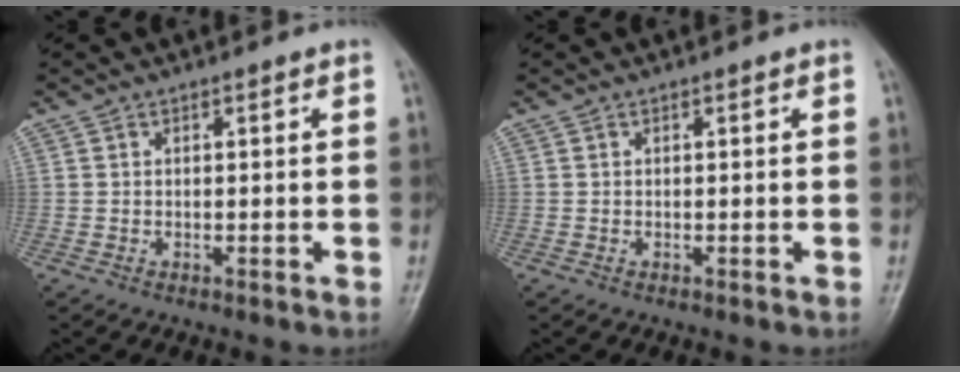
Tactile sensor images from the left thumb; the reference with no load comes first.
{"total": 0.0}